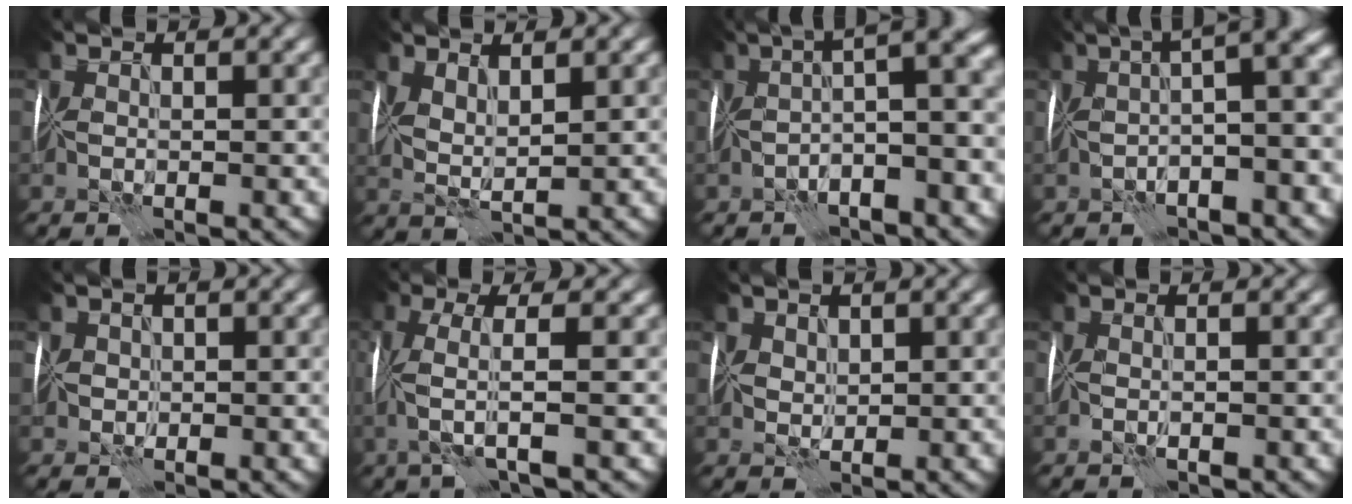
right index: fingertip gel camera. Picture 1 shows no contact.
{"total": 2.8, "force": [1.5, 1.0, 2.1], "torque": [-0.048, 0.004, 0.029]}
{"total": 7.8, "force": [0.0, 2.2, 7.5], "torque": [-0.085, 0.032, -0.013]}
{"total": 8.5, "force": [0.7, 2.6, 8.1], "torque": [-0.085, 0.034, 0.004]}
{"total": 1.3, "force": [0.1, 1.3, 0.4], "torque": [-0.001, 0.003, -0.001]}
{"total": 3.8, "force": [-0.4, 0.6, 3.7], "torque": [-0.074, 0.004, -0.014]}
{"total": 1.5, "force": [1.0, 1.0, 0.6], "torque": [-0.014, 0.002, 0.019]}
{"total": 1.0, "force": [-0.2, 0.2, 0.9], "torque": [-0.018, -0.001, -0.005]}